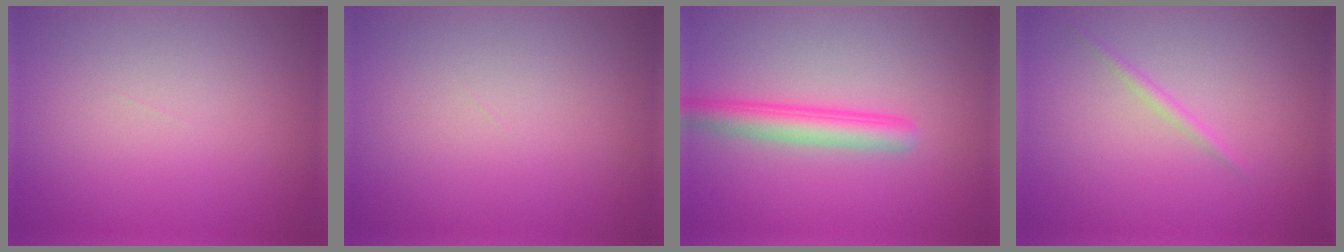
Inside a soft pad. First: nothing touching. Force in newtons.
{"total": 0.0}
{"total": 3.3, "press": 3.3, "slide": 0.0}
{"total": 0.8, "press": 0.8, "slide": 0.0}